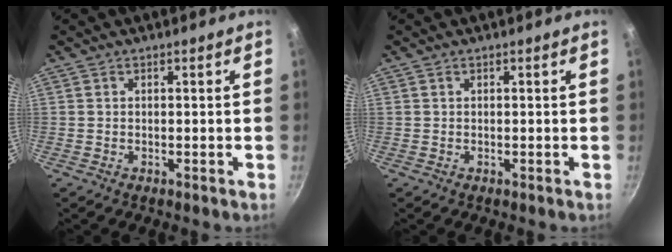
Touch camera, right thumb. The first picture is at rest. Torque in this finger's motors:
{"motor_torque": [-0.02, -0.08, -0.09, -0.15, 0.06]}